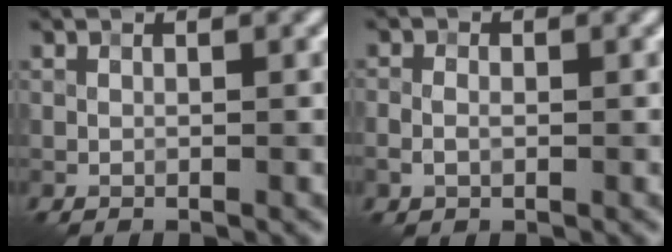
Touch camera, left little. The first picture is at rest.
{"total": 1.5, "force": [-0.3, 1.0, 1.0], "torque": [-0.020, 0.002, -0.008]}